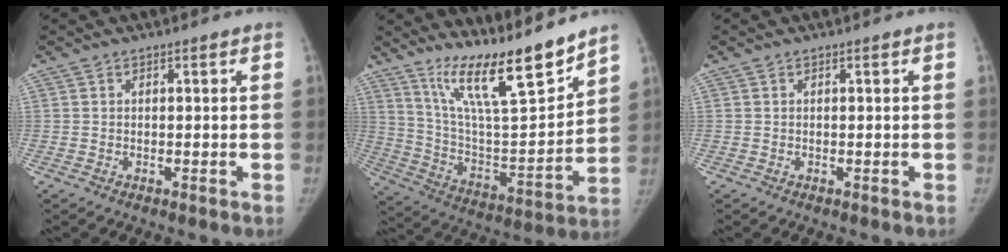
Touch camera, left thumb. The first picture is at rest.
{"total": 18.7, "force": [14.8, 2.7, 11.2], "torque": [-0.150, -0.098, 0.263]}
{"total": 0.0}